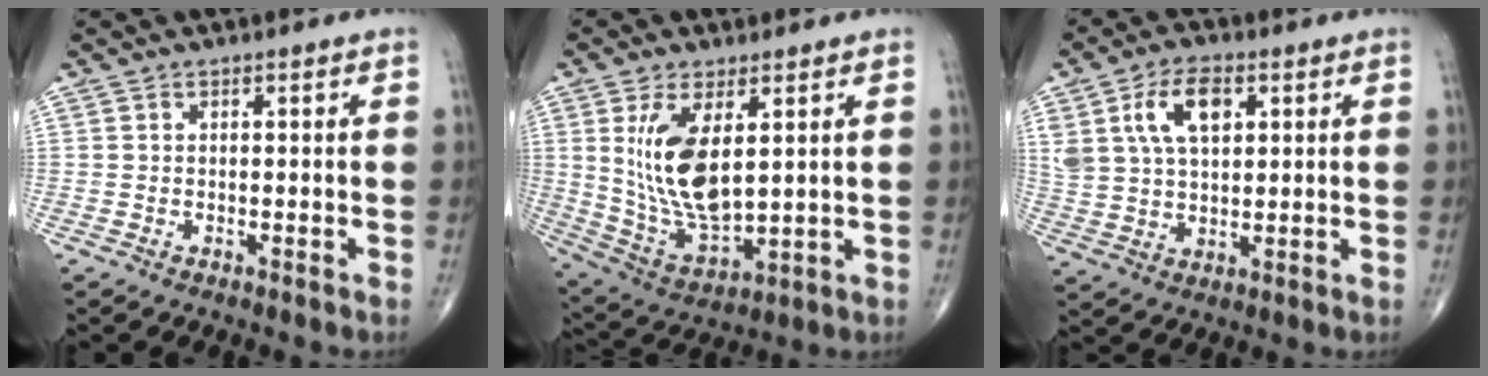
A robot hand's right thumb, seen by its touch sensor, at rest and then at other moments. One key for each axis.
{"total": 14.2, "fx": 3.5, "fy": 6.6, "fz": 12.0, "tx": -0.228, "ty": -0.025, "tz": 0.086}
{"total": 11.1, "fx": 4.2, "fy": 6.3, "fz": 8.1, "tx": -0.146, "ty": -0.003, "tz": 0.083}